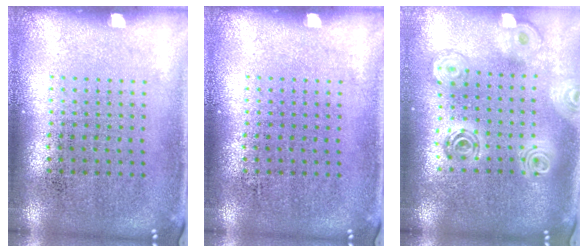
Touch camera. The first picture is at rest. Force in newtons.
{"total": 0.0}
{"total": 2.1, "press": 1.7, "slide": 1.2}